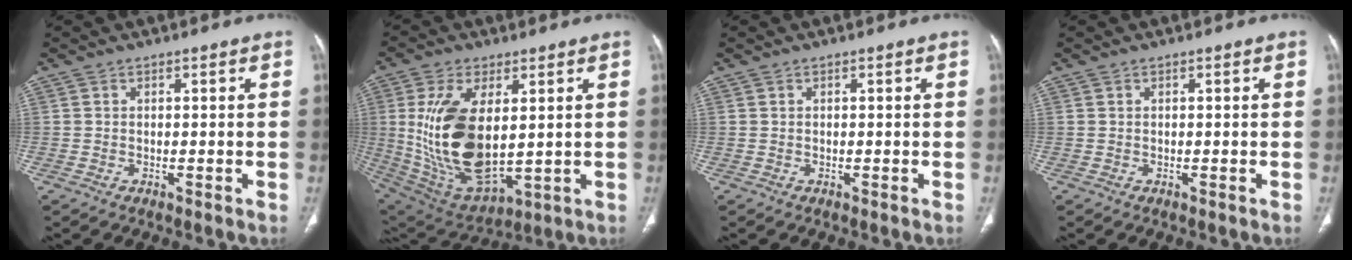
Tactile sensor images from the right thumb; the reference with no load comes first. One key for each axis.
{"total": 19.5, "fx": 2.2, "fy": 9.8, "fz": 16.7, "tx": -0.329, "ty": -0.021, "tz": 0.064}
{"total": 0.0}
{"total": 0.0}